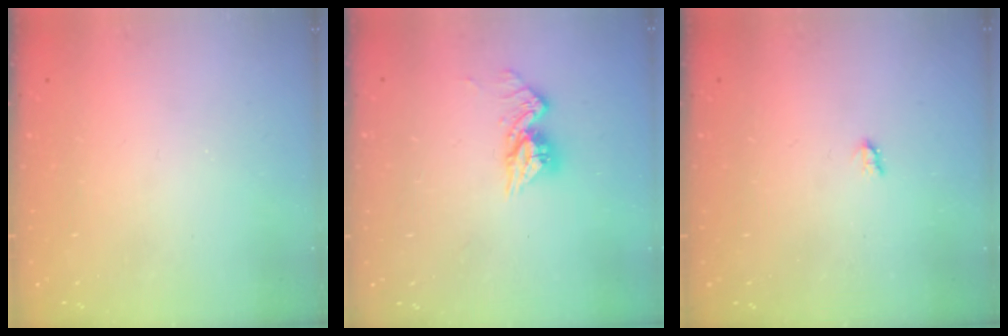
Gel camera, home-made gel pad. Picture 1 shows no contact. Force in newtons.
{"total": 10.1, "press": 10.1, "slide": 0.7}
{"total": 1.7, "press": 1.6, "slide": 0.3}